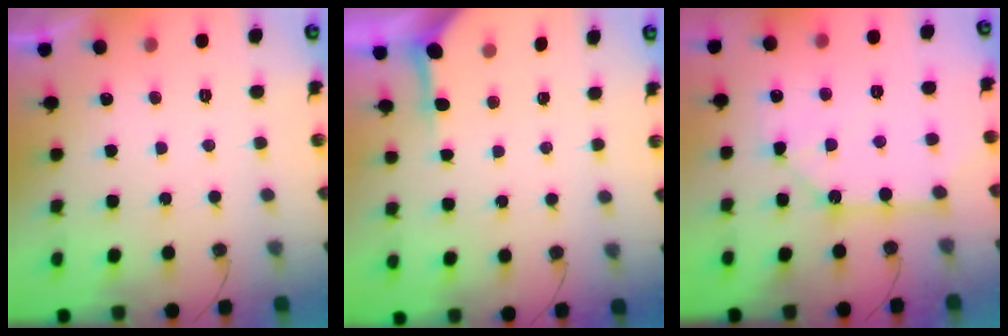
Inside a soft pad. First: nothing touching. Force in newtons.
{"total": 3.8, "press": 3.8, "slide": 0.2}
{"total": 10.7, "press": 10.7, "slide": 1.0}